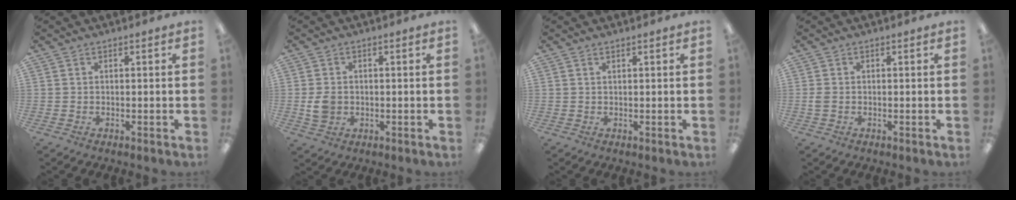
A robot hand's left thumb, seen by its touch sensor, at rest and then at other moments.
{"total": 4.4, "force": [-0.4, 3.6, 2.4], "torque": [-0.041, 0.003, -0.008]}
{"total": 0.6, "force": [0.4, 0.2, 0.3], "torque": [-0.007, 0.002, 0.008]}
{"total": 1.7, "force": [-0.3, 1.1, 1.2], "torque": [-0.022, 0.004, -0.005]}